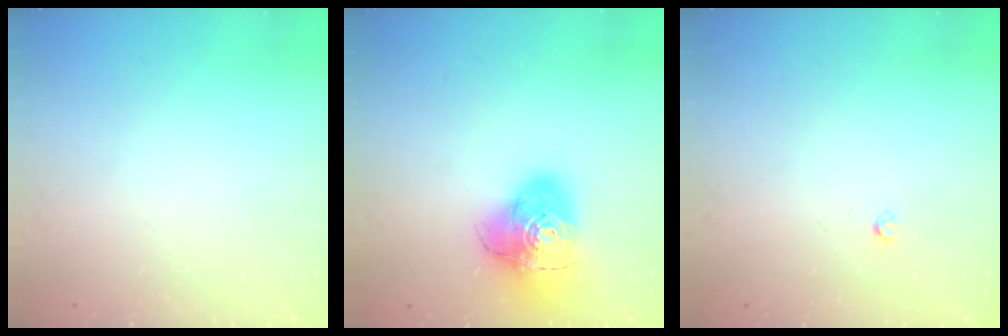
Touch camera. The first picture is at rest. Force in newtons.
{"total": 15.3, "press": 15.2, "slide": 1.8}
{"total": 2.5, "press": 2.5, "slide": 0.4}